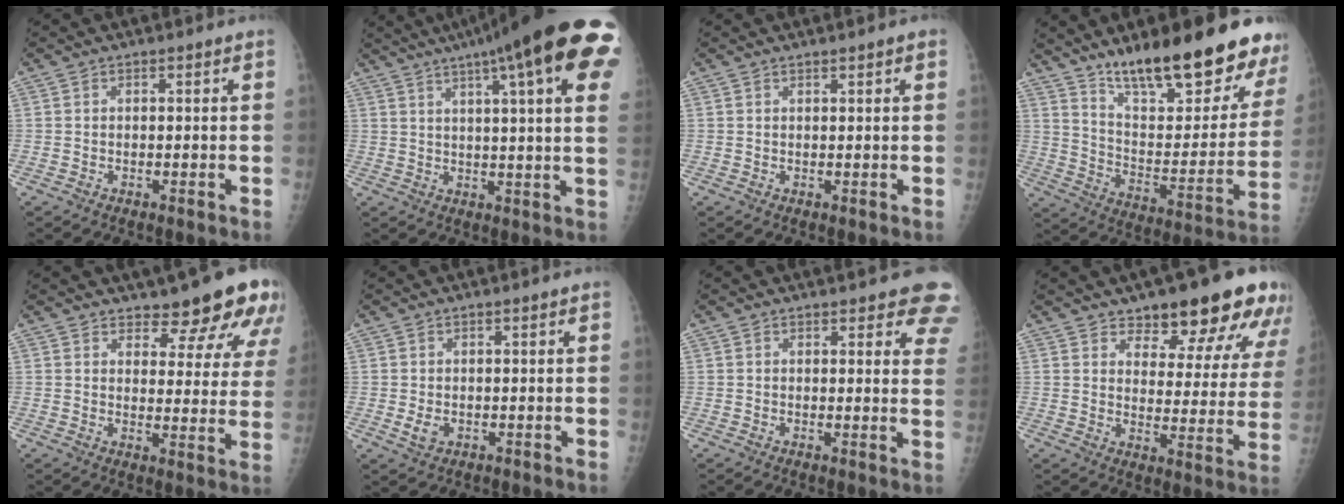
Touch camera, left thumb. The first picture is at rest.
{"total": 25.6, "force": [13.3, 4.1, 21.5], "torque": [-0.257, 0.010, 0.165]}
{"total": 1.3, "force": [0.9, 0.2, 1.0], "torque": [-0.014, -0.003, 0.012]}
{"total": 25.9, "force": [19.1, 7.0, 16.1], "torque": [-0.194, -0.100, 0.293]}
{"total": 12.5, "force": [9.8, 4.2, 6.4], "torque": [-0.038, -0.068, 0.115]}
{"total": 2.1, "force": [0.0, 1.3, 1.6], "torque": [-0.024, -0.005, 0.005]}
{"total": 9.3, "force": [7.4, 3.1, 4.7], "torque": [-0.013, -0.028, 0.067]}
{"total": 17.1, "force": [12.4, 6.6, 9.8], "torque": [-0.073, -0.073, 0.158]}